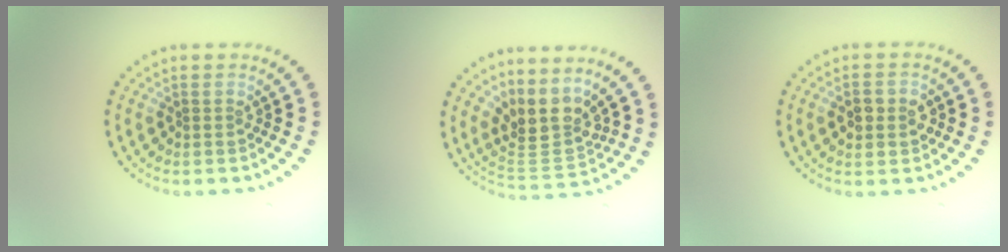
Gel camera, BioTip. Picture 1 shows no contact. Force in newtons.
{"total": 3.8, "press": 2.8, "slide": 2.5}
{"total": 2.3, "press": 2.3, "slide": 0.0}